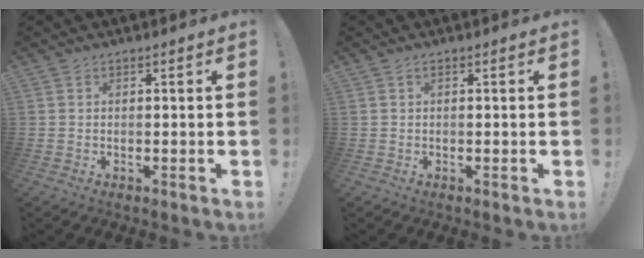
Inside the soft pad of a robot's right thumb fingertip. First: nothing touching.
{"total": 0.6, "force": [-0.2, -0.1, 0.5], "torque": [-0.015, 0.000, -0.002]}